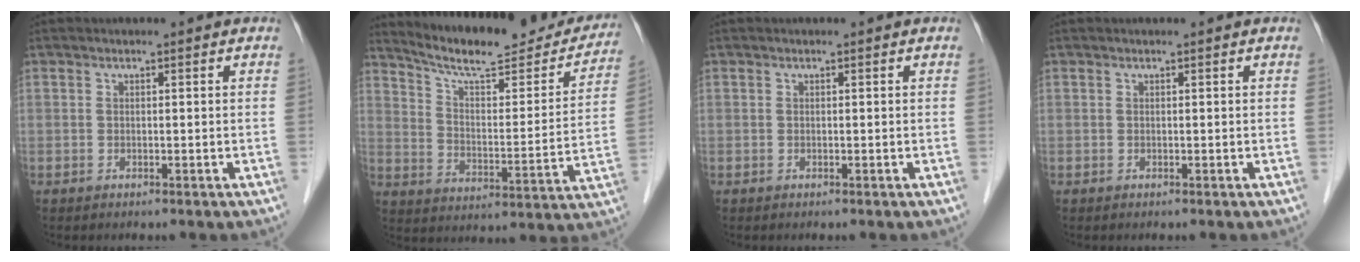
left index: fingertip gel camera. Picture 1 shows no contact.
{"total": 20.9, "force": [19.0, 3.9, 7.7], "torque": [-0.108, -0.032, 0.259]}
{"total": 0.0}
{"total": 0.0}